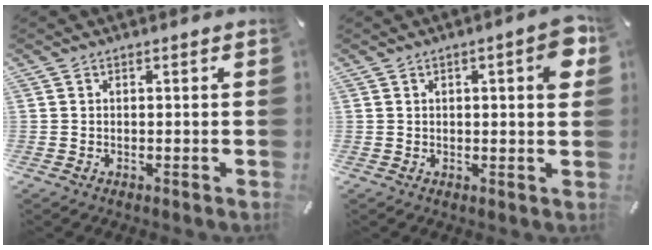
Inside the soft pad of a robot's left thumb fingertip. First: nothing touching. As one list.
[{"total": 6.2, "force": [1.7, 2.0, 5.6], "torque": [-0.072, -0.002, 0.021]}]